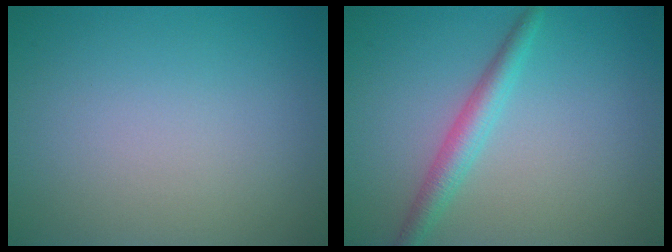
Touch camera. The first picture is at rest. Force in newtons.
{"total": 2.7, "press": 2.7, "slide": 0.1}